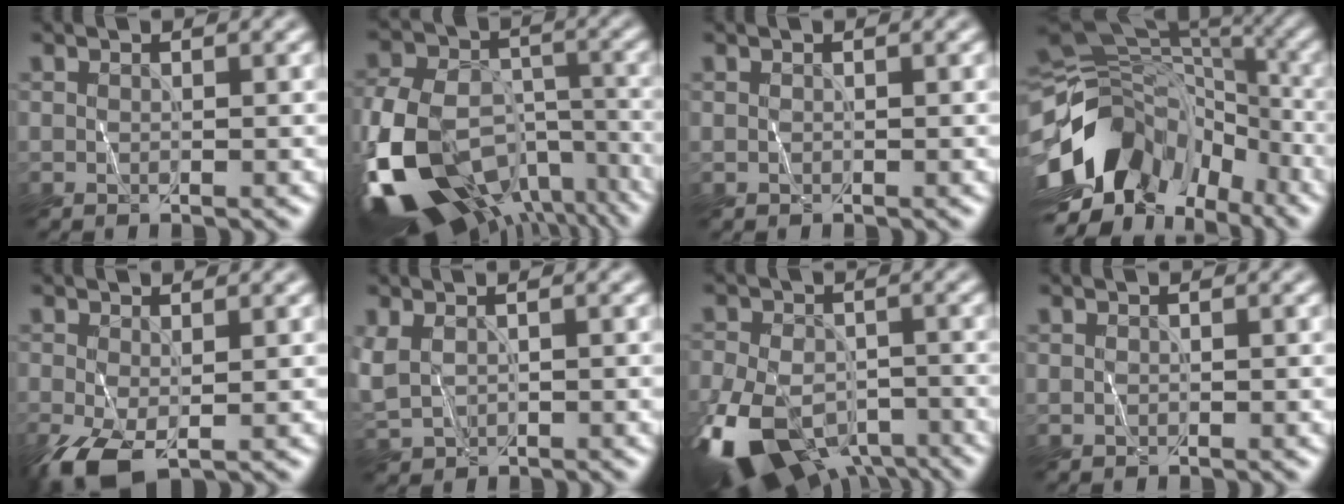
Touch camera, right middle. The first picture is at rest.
{"total": 19.2, "force": [-9.5, 12.4, 11.1], "torque": [-0.243, -0.037, -0.111]}
{"total": 0.0}
{"total": 13.4, "force": [-5.6, 8.9, 8.4], "torque": [-0.171, 0.005, -0.100]}
{"total": 4.8, "force": [-1.9, 2.5, 3.7], "torque": [-0.102, -0.017, -0.028]}
{"total": 2.7, "force": [0.3, 2.0, 1.8], "torque": [-0.061, -0.007, 0.014]}
{"total": 13.3, "force": [-7.2, 8.0, 7.8], "torque": [-0.153, -0.038, -0.107]}
{"total": 0.0}